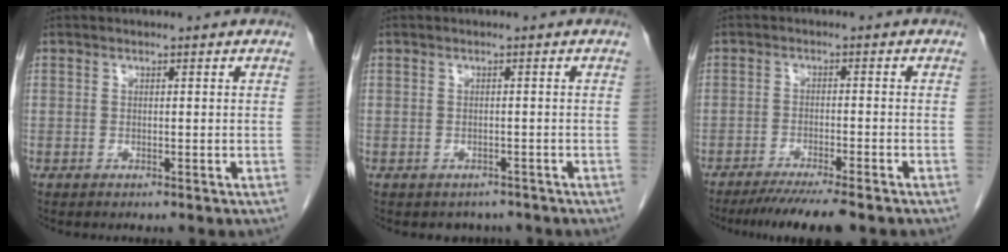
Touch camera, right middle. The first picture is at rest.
{"total": 2.6, "force": [-2.1, 1.5, 0.1], "torque": [-0.003, 0.006, -0.029]}
{"total": 8.2, "force": [-6.8, 0.0, 4.7], "torque": [-0.062, -0.018, -0.106]}